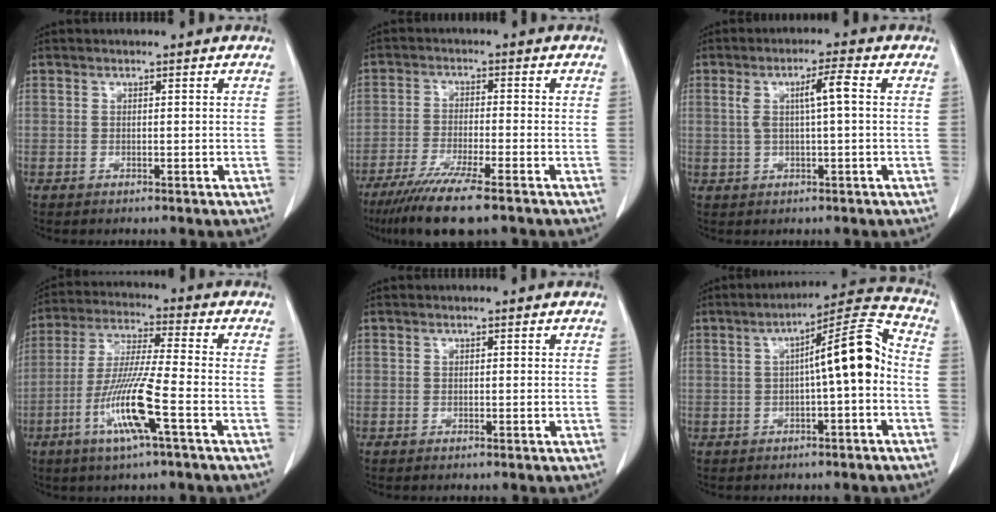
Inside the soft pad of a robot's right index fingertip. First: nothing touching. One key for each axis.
{"total": 10.2, "fx": -7.5, "fy": 0.5, "fz": 7.0, "tx": -0.116, "ty": -0.026, "tz": -0.124}
{"total": 4.9, "fx": 0.8, "fy": 0.4, "fz": 4.8, "tx": -0.091, "ty": 0.015, "tz": 0.016}
{"total": 11.6, "fx": -4.7, "fy": -0.3, "fz": 10.7, "tx": -0.216, "ty": -0.013, "tz": -0.093}
{"total": 0.0}
{"total": 9.6, "fx": -0.5, "fy": 1.0, "fz": 9.5, "tx": -0.136, "ty": 0.033, "tz": -0.010}